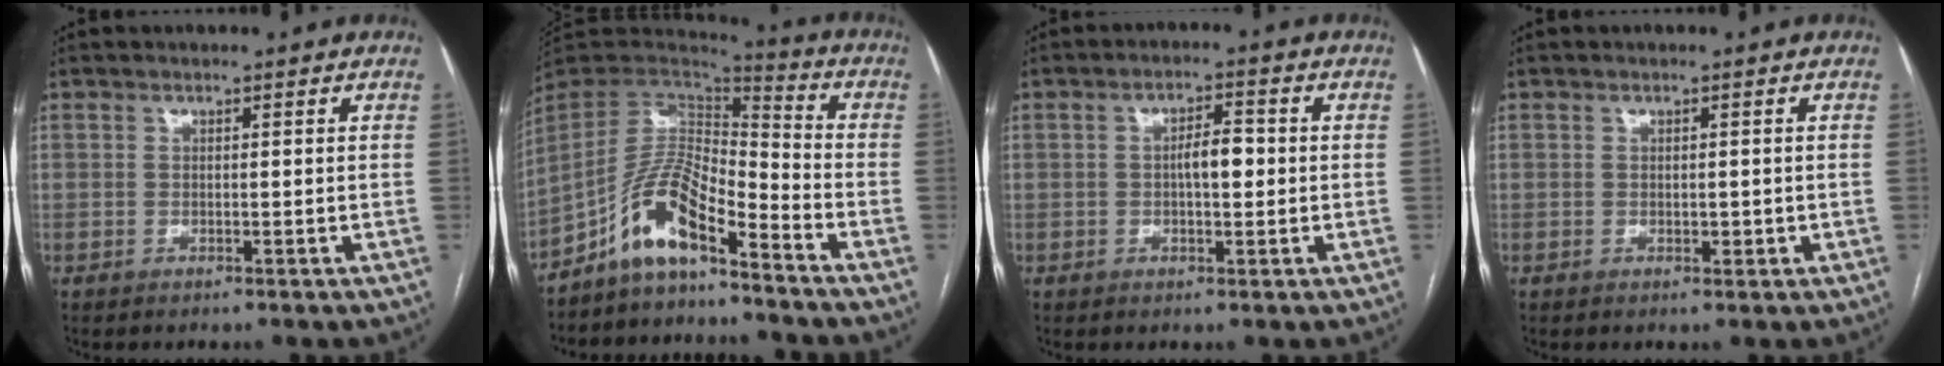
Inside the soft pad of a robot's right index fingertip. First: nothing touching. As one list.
[{"total": 10.9, "force": [-7.7, 2.7, 7.2], "torque": [-0.144, 0.027, -0.143]}, {"total": 4.1, "force": [-0.1, 1.4, 3.8], "torque": [-0.064, 0.009, -0.001]}, {"total": 1.1, "force": [-0.2, 0.6, 0.9], "torque": [-0.012, -0.001, 0.001]}]